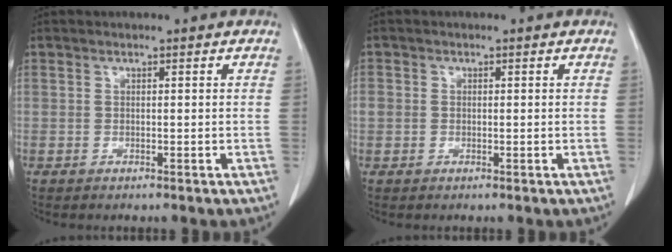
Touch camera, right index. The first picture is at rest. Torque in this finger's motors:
{"motor_torque": [0.19, -0.09, 0.08, 0.02]}